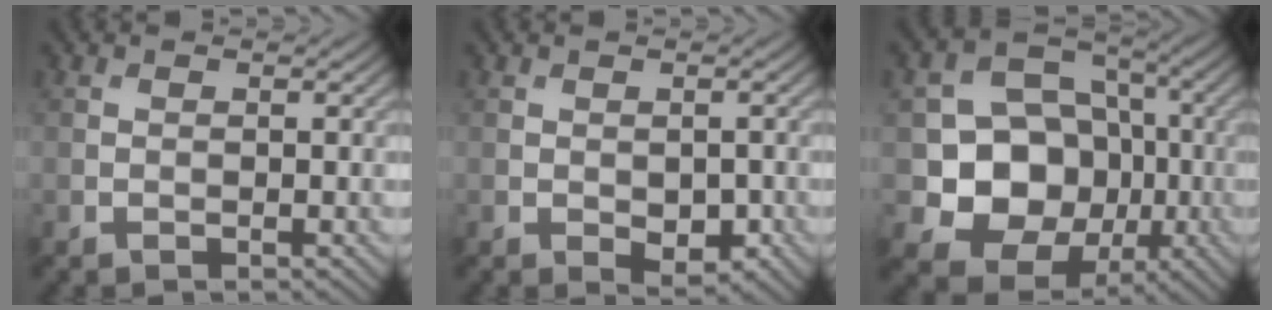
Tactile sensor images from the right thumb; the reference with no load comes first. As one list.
[{"total": 3.0, "force": [-0.8, 1.8, 2.3], "torque": [-0.034, -0.012, -0.007]}, {"total": 11.9, "force": [-2.2, 10.2, 5.8], "torque": [-0.112, -0.016, -0.062]}]